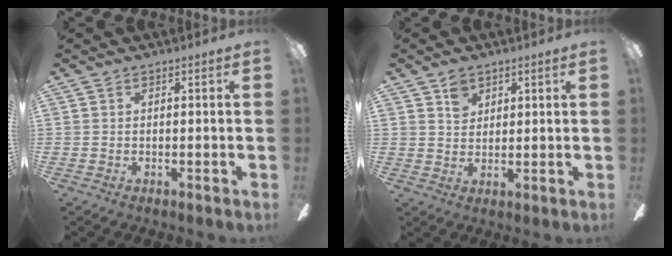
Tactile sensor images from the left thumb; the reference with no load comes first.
{"total": 3.9, "force": [2.5, 2.7, 1.3], "torque": [-0.007, -0.007, 0.044]}